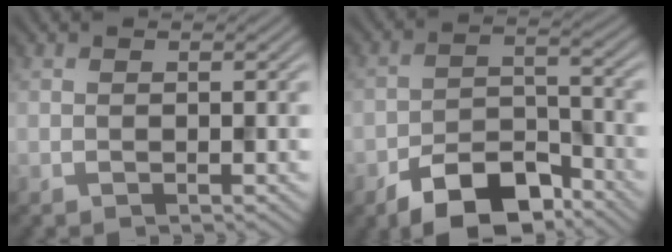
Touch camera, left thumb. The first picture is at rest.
{"total": 9.2, "force": [-6.5, 4.2, 5.1], "torque": [-0.079, -0.006, -0.125]}